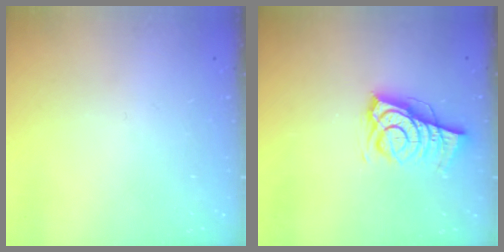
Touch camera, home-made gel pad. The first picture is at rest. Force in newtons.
{"total": 9.0, "press": 8.3, "slide": 3.2}